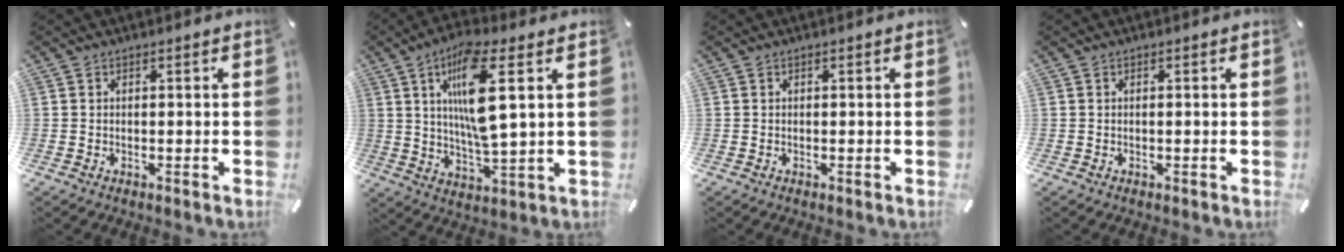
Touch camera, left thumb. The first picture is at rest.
{"total": 14.3, "force": [4.2, 3.6, 13.2], "torque": [-0.262, -0.012, 0.064]}
{"total": 0.0}
{"total": 0.0}